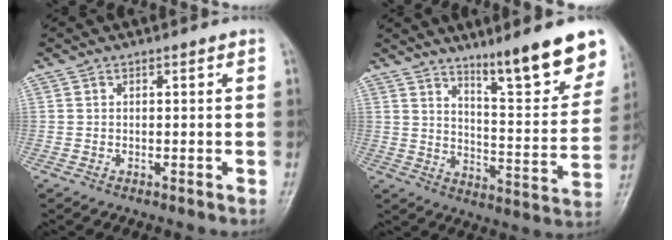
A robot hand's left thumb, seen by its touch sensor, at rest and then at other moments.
{"total": 16.4, "force": [11.4, 2.8, 11.3], "torque": [-0.125, -0.078, 0.176]}